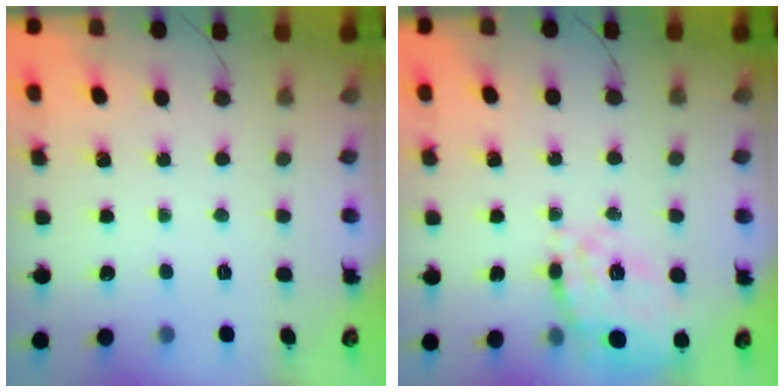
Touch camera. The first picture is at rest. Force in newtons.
{"total": 14.1, "press": 14.1, "slide": 0.9}